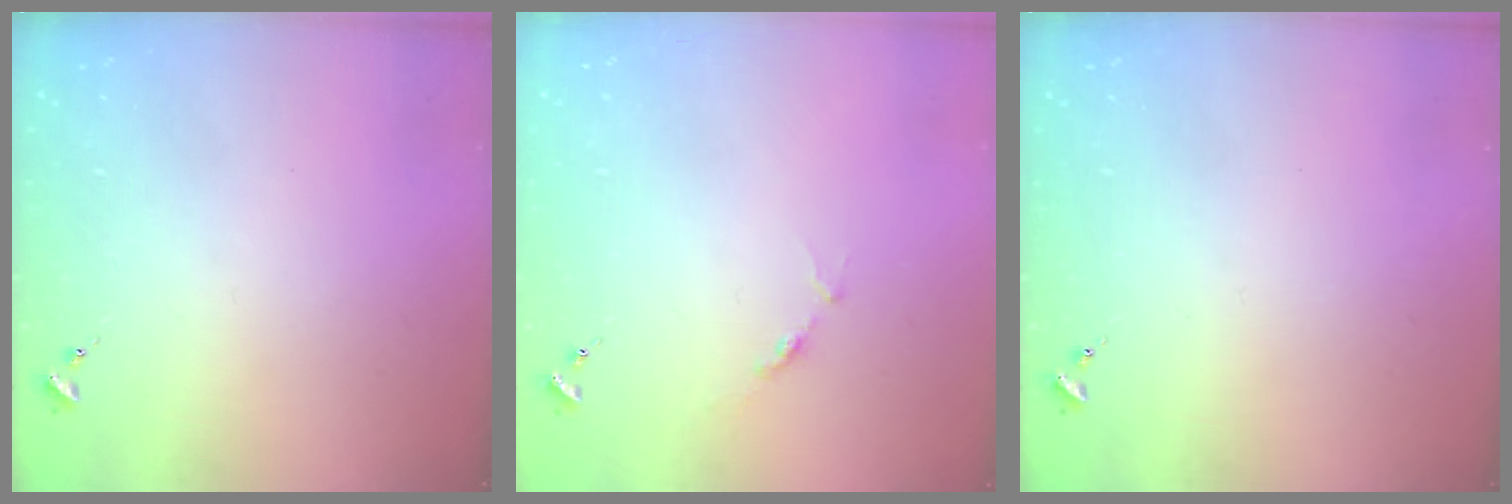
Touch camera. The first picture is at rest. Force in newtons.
{"total": 4.7, "press": 4.7, "slide": 0.5}
{"total": 0.0}